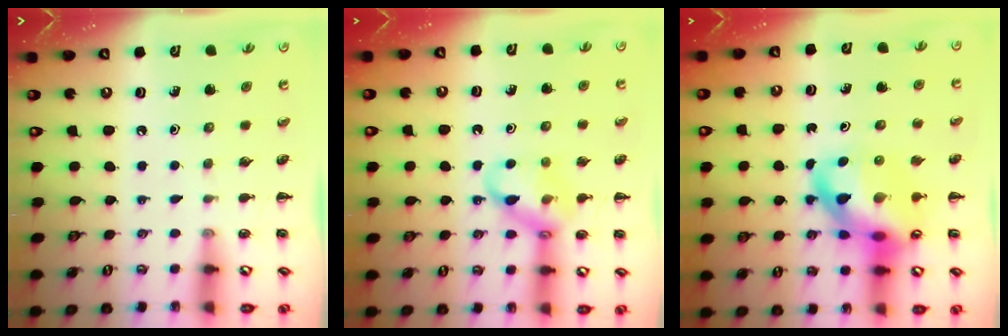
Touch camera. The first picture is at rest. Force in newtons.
{"total": 13.7, "press": 13.5, "slide": 2.1}
{"total": 16.0, "press": 15.5, "slide": 4.2}